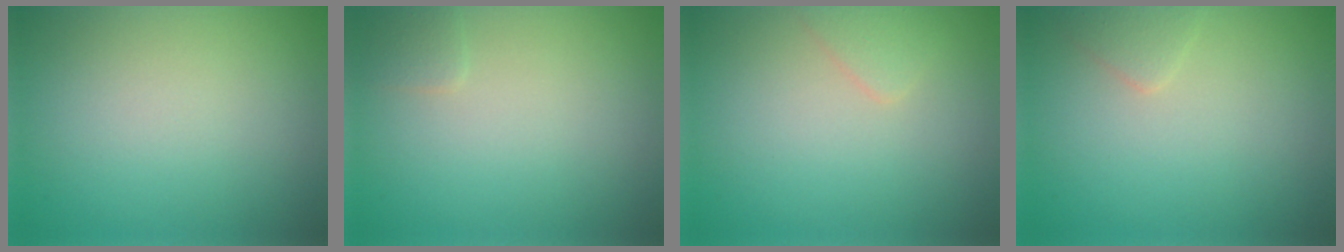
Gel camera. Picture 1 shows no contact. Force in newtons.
{"total": 0.9, "press": 0.9, "slide": 0.1}
{"total": 1.2, "press": 1.2, "slide": 0.1}
{"total": 1.3, "press": 1.3, "slide": 0.1}